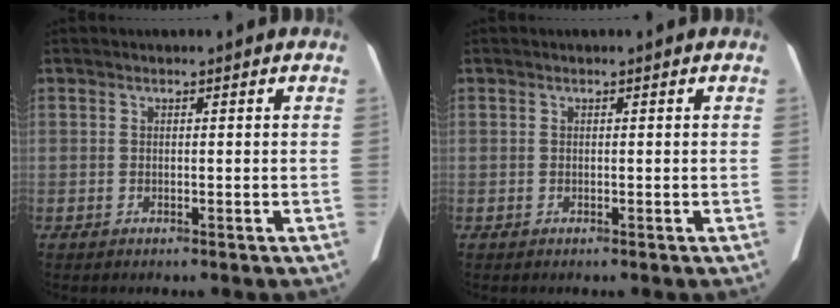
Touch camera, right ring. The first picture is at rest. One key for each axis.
{"total": 0.0}